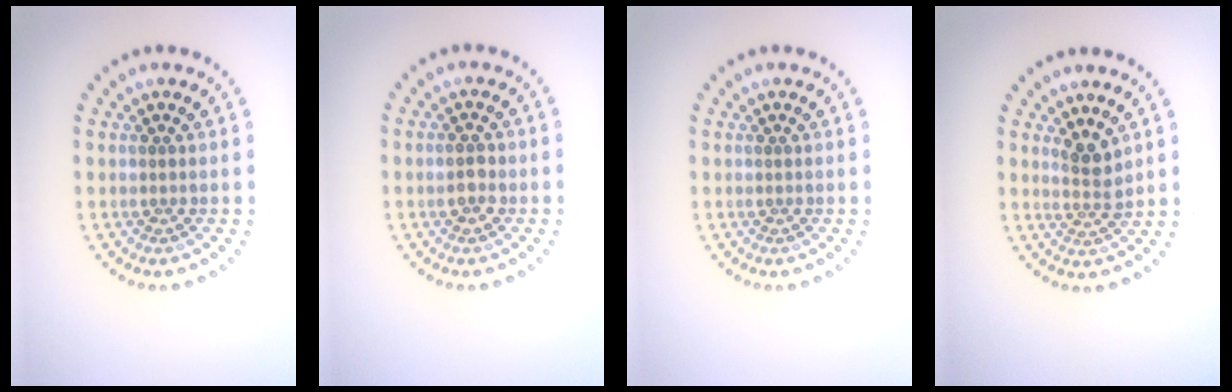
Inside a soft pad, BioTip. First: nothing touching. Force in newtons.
{"total": 1.6, "press": 1.6, "slide": 0.2}
{"total": 0.0}
{"total": 2.3, "press": 1.8, "slide": 1.4}